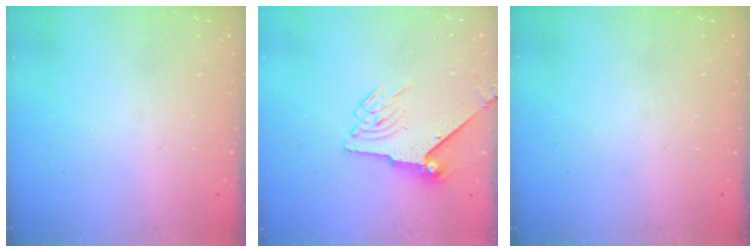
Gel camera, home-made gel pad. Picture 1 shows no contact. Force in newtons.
{"total": 7.0, "press": 6.9, "slide": 1.1}
{"total": 0.0}